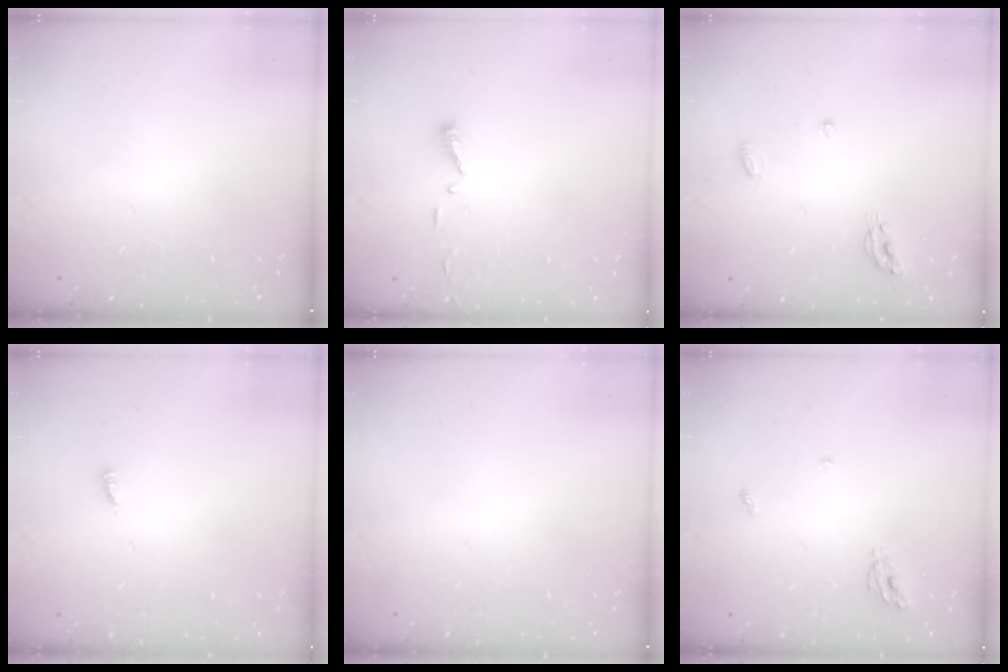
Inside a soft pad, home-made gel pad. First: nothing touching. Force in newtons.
{"total": 4.7, "press": 4.7, "slide": 0.5}
{"total": 4.9, "press": 4.8, "slide": 0.4}
{"total": 3.0, "press": 3.0, "slide": 0.0}
{"total": 0.0}
{"total": 4.6, "press": 4.6, "slide": 0.5}